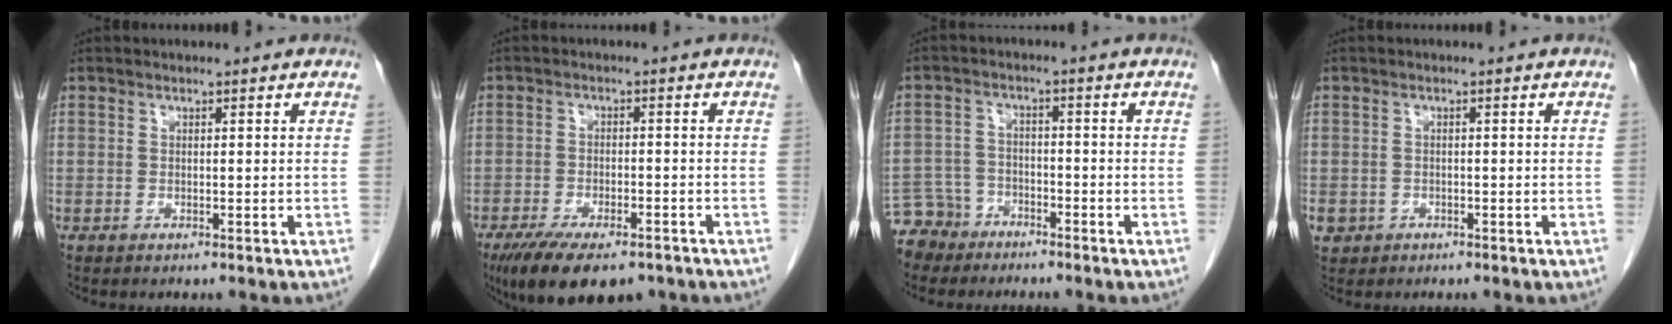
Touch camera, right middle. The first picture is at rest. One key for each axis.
{"total": 12.5, "fx": -9.0, "fy": 4.5, "fz": 7.4, "tx": -0.124, "ty": -0.015, "tz": -0.134}
{"total": 5.5, "fx": -4.5, "fy": 3.2, "fz": -0.5, "tx": 0.010, "ty": -0.002, "tz": -0.088}
{"total": 2.5, "fx": -1.1, "fy": 2.1, "fz": 0.5, "tx": -0.006, "ty": 0.003, "tz": -0.014}